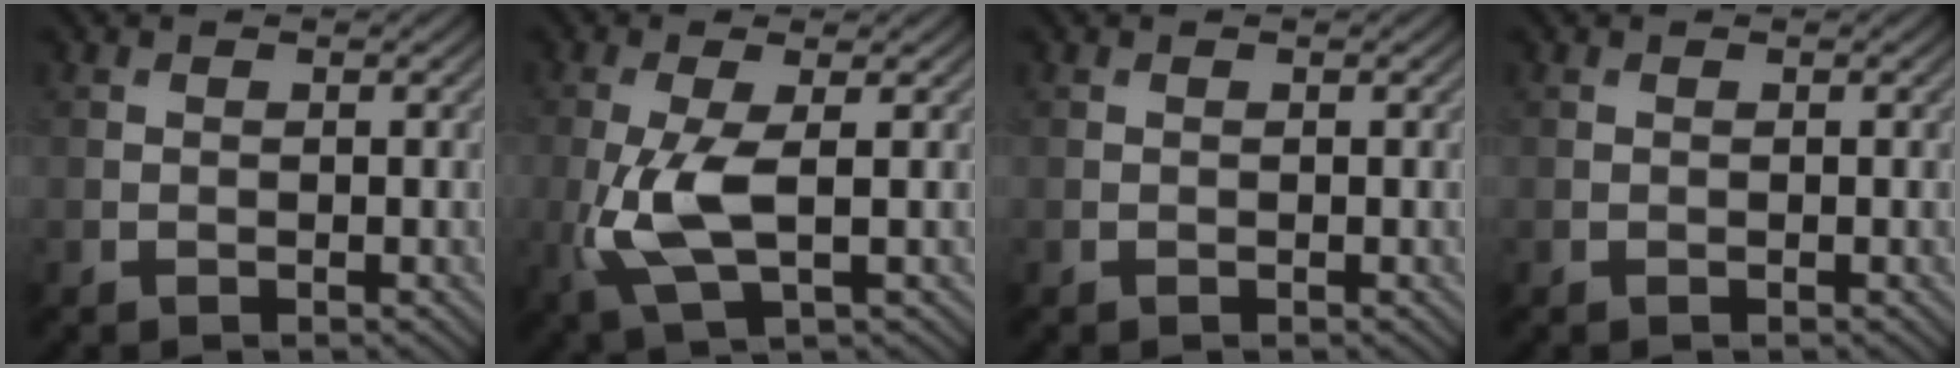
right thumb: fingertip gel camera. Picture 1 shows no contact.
{"total": 6.3, "force": [-0.6, 2.1, 5.9], "torque": [-0.145, -0.006, -0.011]}
{"total": 0.0}
{"total": 0.0}